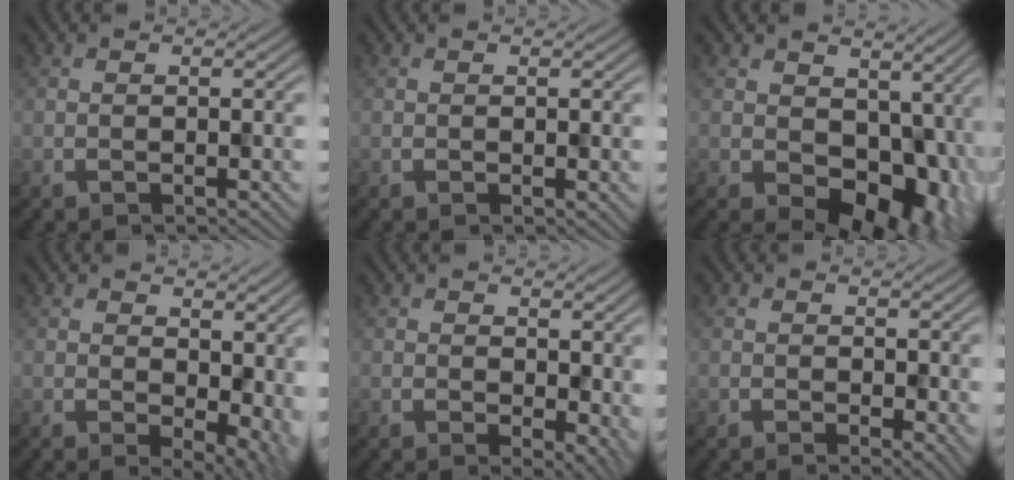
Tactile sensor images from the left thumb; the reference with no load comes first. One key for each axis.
{"total": 0.6, "fx": -0.1, "fy": 0.3, "fz": 0.6, "tx": -0.011, "ty": -0.002, "tz": 0.001}
{"total": 10.1, "fx": -1.1, "fy": 7.1, "fz": 7.1, "tx": -0.100, "ty": -0.031, "tz": -0.009}
{"total": 6.9, "fx": -0.7, "fy": 4.0, "fz": 5.6, "tx": -0.066, "ty": -0.025, "tz": 0.006}
{"total": 4.3, "fx": -0.8, "fy": 2.5, "fz": 3.3, "tx": -0.041, "ty": -0.016, "tz": 0.010}
{"total": 2.0, "fx": -0.3, "fy": 0.8, "fz": 1.8, "tx": -0.029, "ty": -0.006, "tz": 0.004}